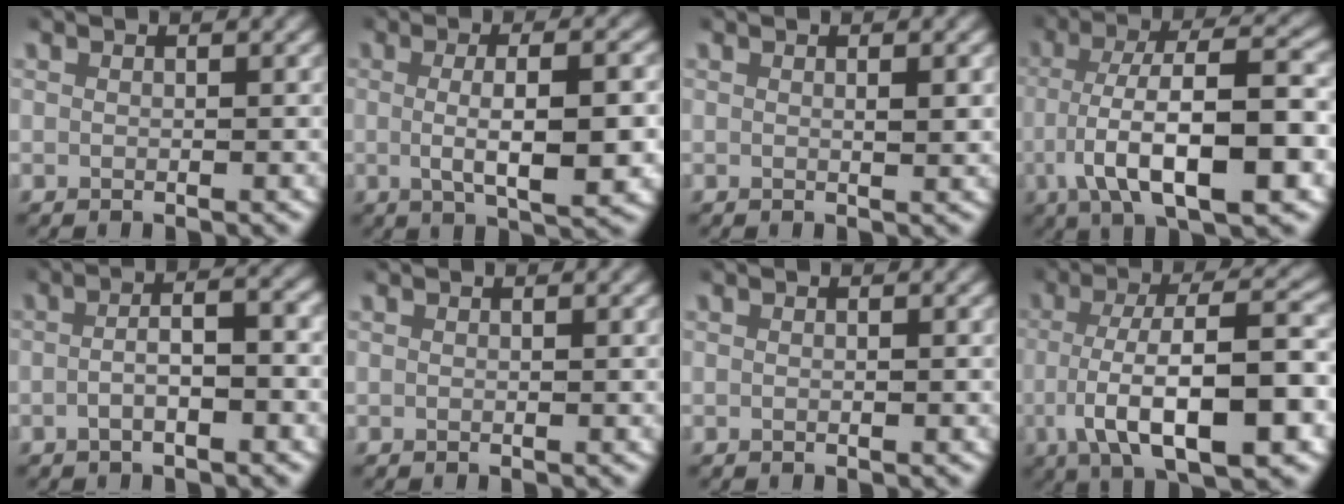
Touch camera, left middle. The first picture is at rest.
{"total": 5.3, "force": [-0.5, 1.1, 5.1], "torque": [-0.080, -0.006, 0.000]}
{"total": 0.8, "force": [0.4, -0.1, 0.7], "torque": [-0.010, -0.004, 0.006]}
{"total": 9.4, "force": [-2.0, 3.7, 8.4], "torque": [-0.149, -0.012, -0.024]}
{"total": 3.3, "force": [-1.6, 0.8, 2.8], "torque": [-0.040, 0.005, -0.030]}
{"total": 0.0}
{"total": 0.0}
{"total": 10.1, "force": [-2.9, 4.0, 8.8], "torque": [-0.150, -0.016, -0.034]}